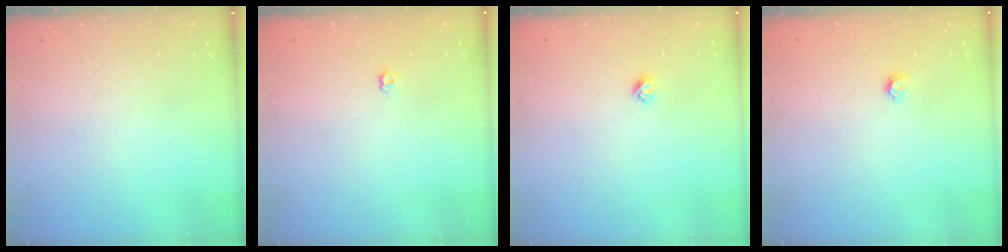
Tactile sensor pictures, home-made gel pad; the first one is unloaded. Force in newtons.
{"total": 3.1, "press": 3.0, "slide": 0.6}
{"total": 2.7, "press": 2.6, "slide": 0.3}
{"total": 3.7, "press": 3.6, "slide": 0.4}